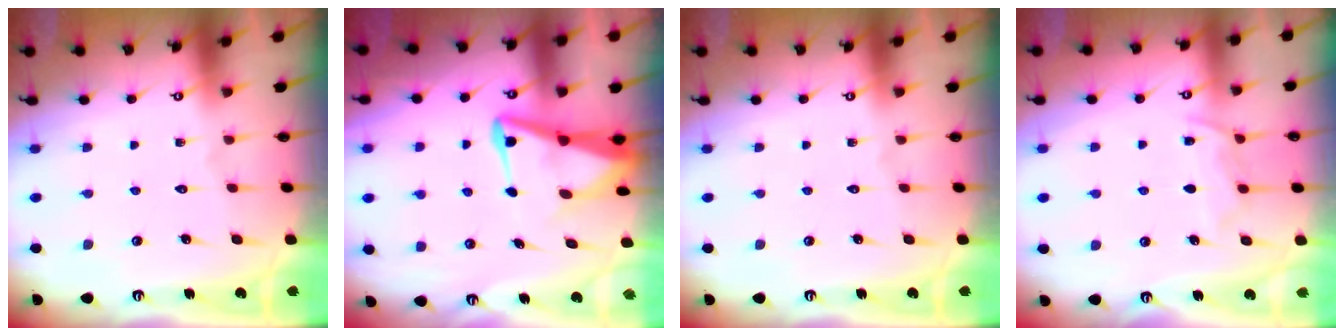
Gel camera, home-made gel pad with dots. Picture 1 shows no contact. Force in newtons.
{"total": 7.0, "press": 6.9, "slide": 0.9}
{"total": 0.0}
{"total": 8.0, "press": 7.9, "slide": 1.0}